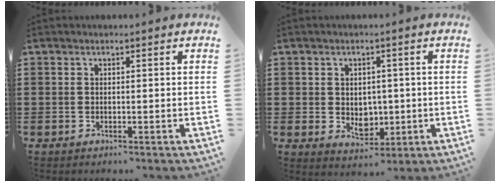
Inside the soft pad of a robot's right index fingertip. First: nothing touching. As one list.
[{"total": 3.7, "force": [0.5, 3.2, 1.8], "torque": [-0.028, 0.000, 0.007]}]